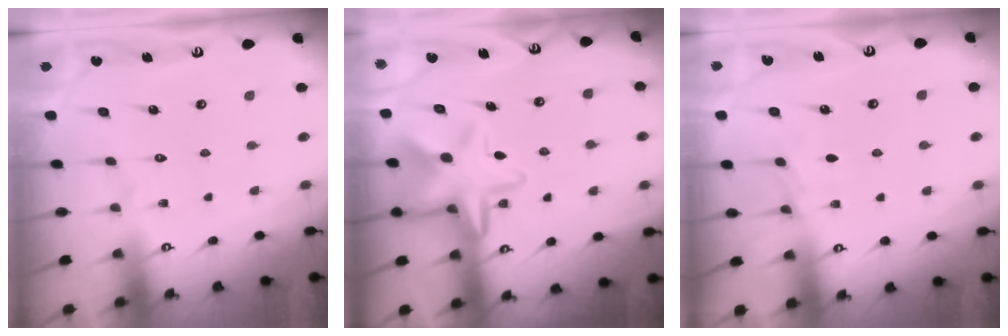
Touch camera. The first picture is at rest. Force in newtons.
{"total": 11.9, "press": 11.7, "slide": 2.2}
{"total": 4.4, "press": 4.4, "slide": 0.5}